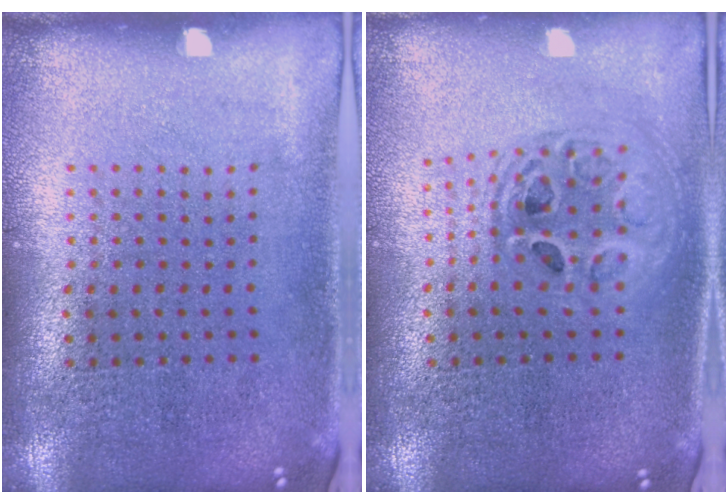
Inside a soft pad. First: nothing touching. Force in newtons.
{"total": 1.7, "press": 1.4, "slide": 0.9}